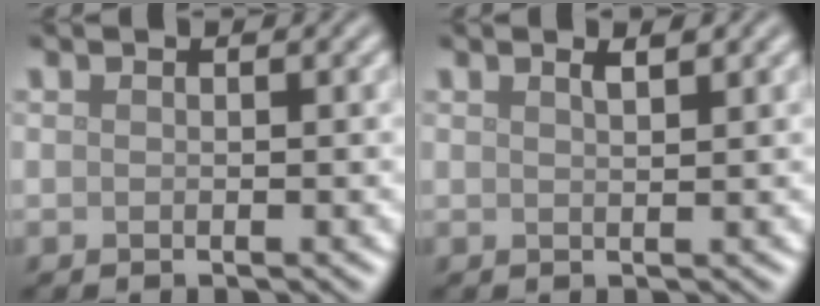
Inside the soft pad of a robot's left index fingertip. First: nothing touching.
{"total": 1.2, "force": [0.9, 0.3, 0.8], "torque": [-0.009, 0.003, 0.012]}